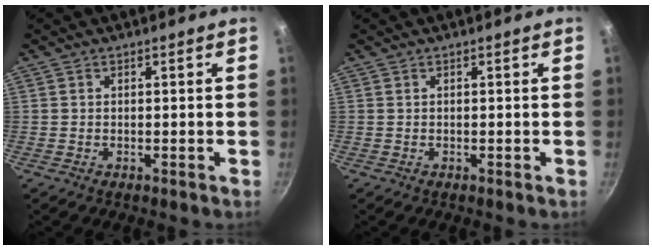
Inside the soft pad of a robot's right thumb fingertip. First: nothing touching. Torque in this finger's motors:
{"motor_torque": [0.04, 0.04, -0.03, -0.01, 0.03]}